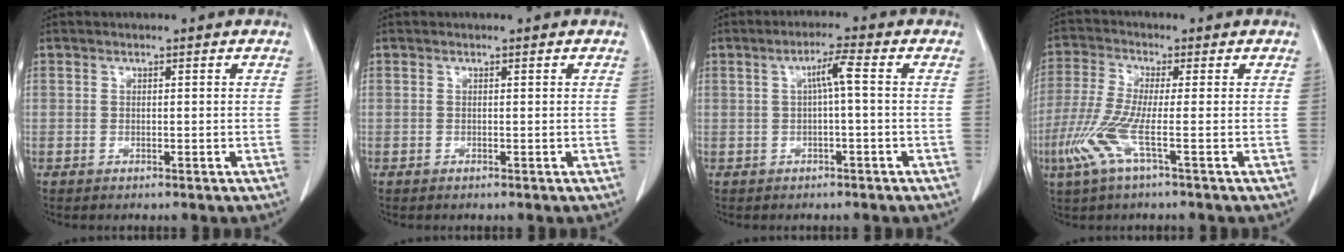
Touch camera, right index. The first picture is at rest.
{"total": 0.0}
{"total": 3.3, "force": [0.3, 0.0, 3.3], "torque": [-0.059, 0.011, 0.006]}
{"total": 7.4, "force": [-2.6, 0.4, 6.9], "torque": [-0.160, -0.013, -0.061]}